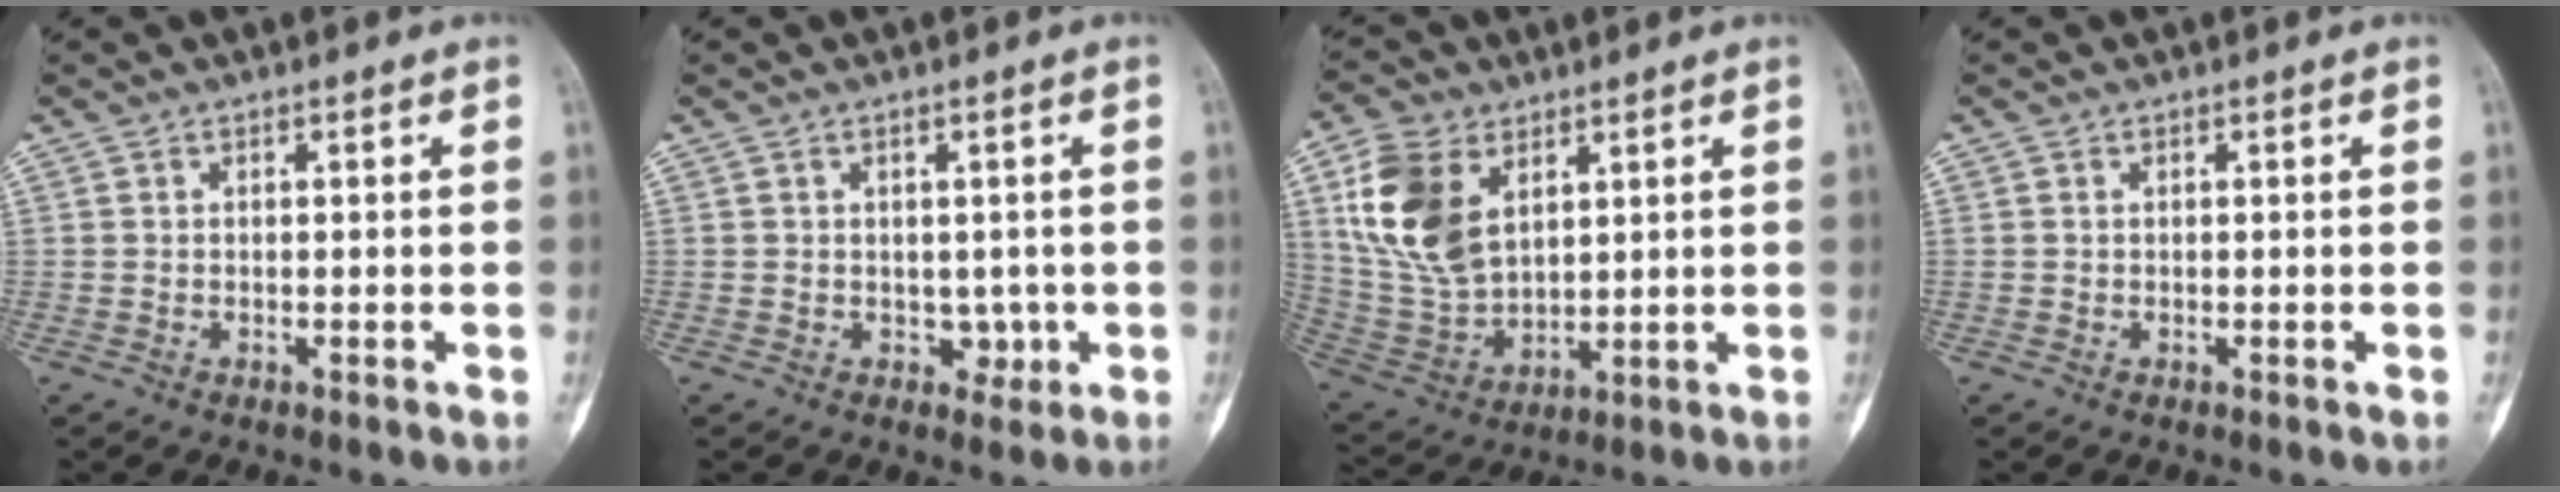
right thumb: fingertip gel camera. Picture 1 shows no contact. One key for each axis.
{"total": 2.5, "fx": -0.2, "fy": 2.1, "fz": 1.3, "tx": 0.002, "ty": 0.002, "tz": 0.002}
{"total": 14.9, "fx": 5.6, "fy": 9.4, "fz": 10.2, "tx": -0.197, "ty": -0.018, "tz": 0.124}
{"total": 0.0}